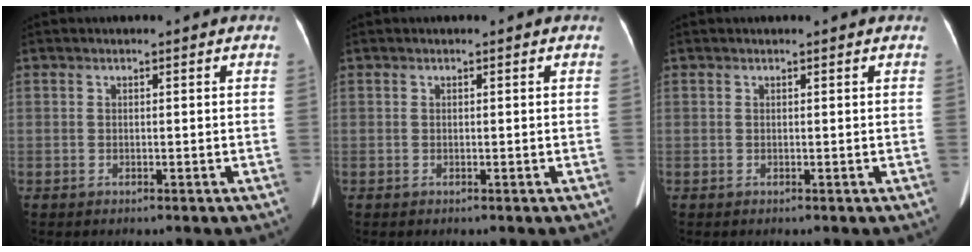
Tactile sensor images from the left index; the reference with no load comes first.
{"total": 0.0}
{"total": 0.8, "force": [0.8, 0.0, 0.3], "torque": [-0.008, 0.008, 0.009]}